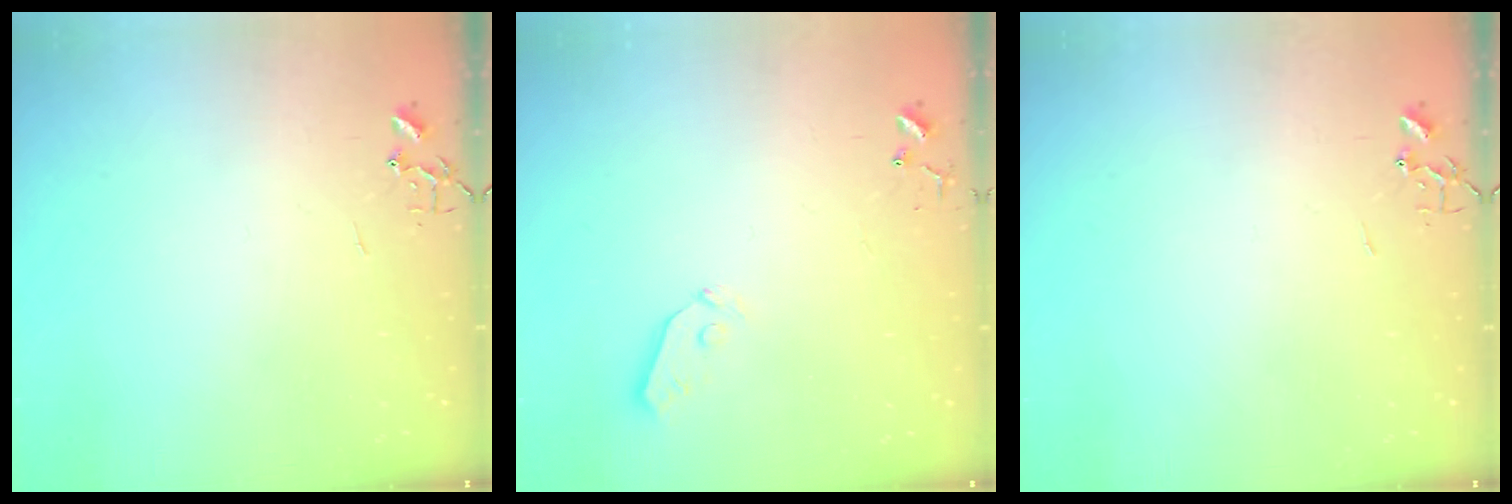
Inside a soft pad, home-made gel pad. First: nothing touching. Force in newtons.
{"total": 3.8, "press": 3.8, "slide": 0.3}
{"total": 0.0}